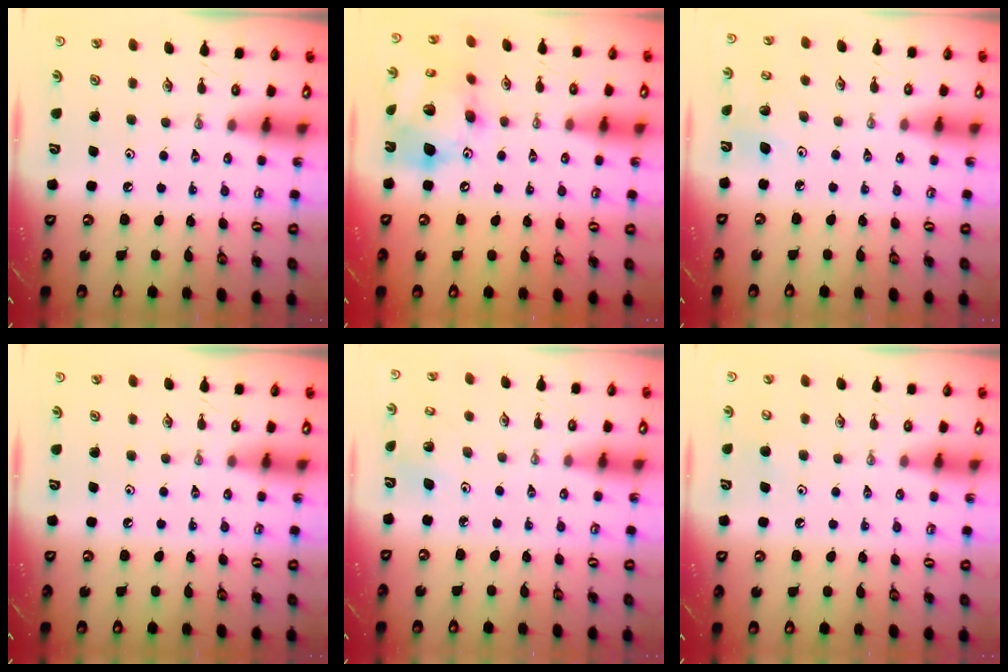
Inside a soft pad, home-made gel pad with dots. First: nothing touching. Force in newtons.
{"total": 18.0, "press": 17.7, "slide": 3.2}
{"total": 4.2, "press": 3.7, "slide": 1.9}
{"total": 0.0}
{"total": 3.7, "press": 3.6, "slide": 0.8}
{"total": 3.9, "press": 3.9, "slide": 0.3}